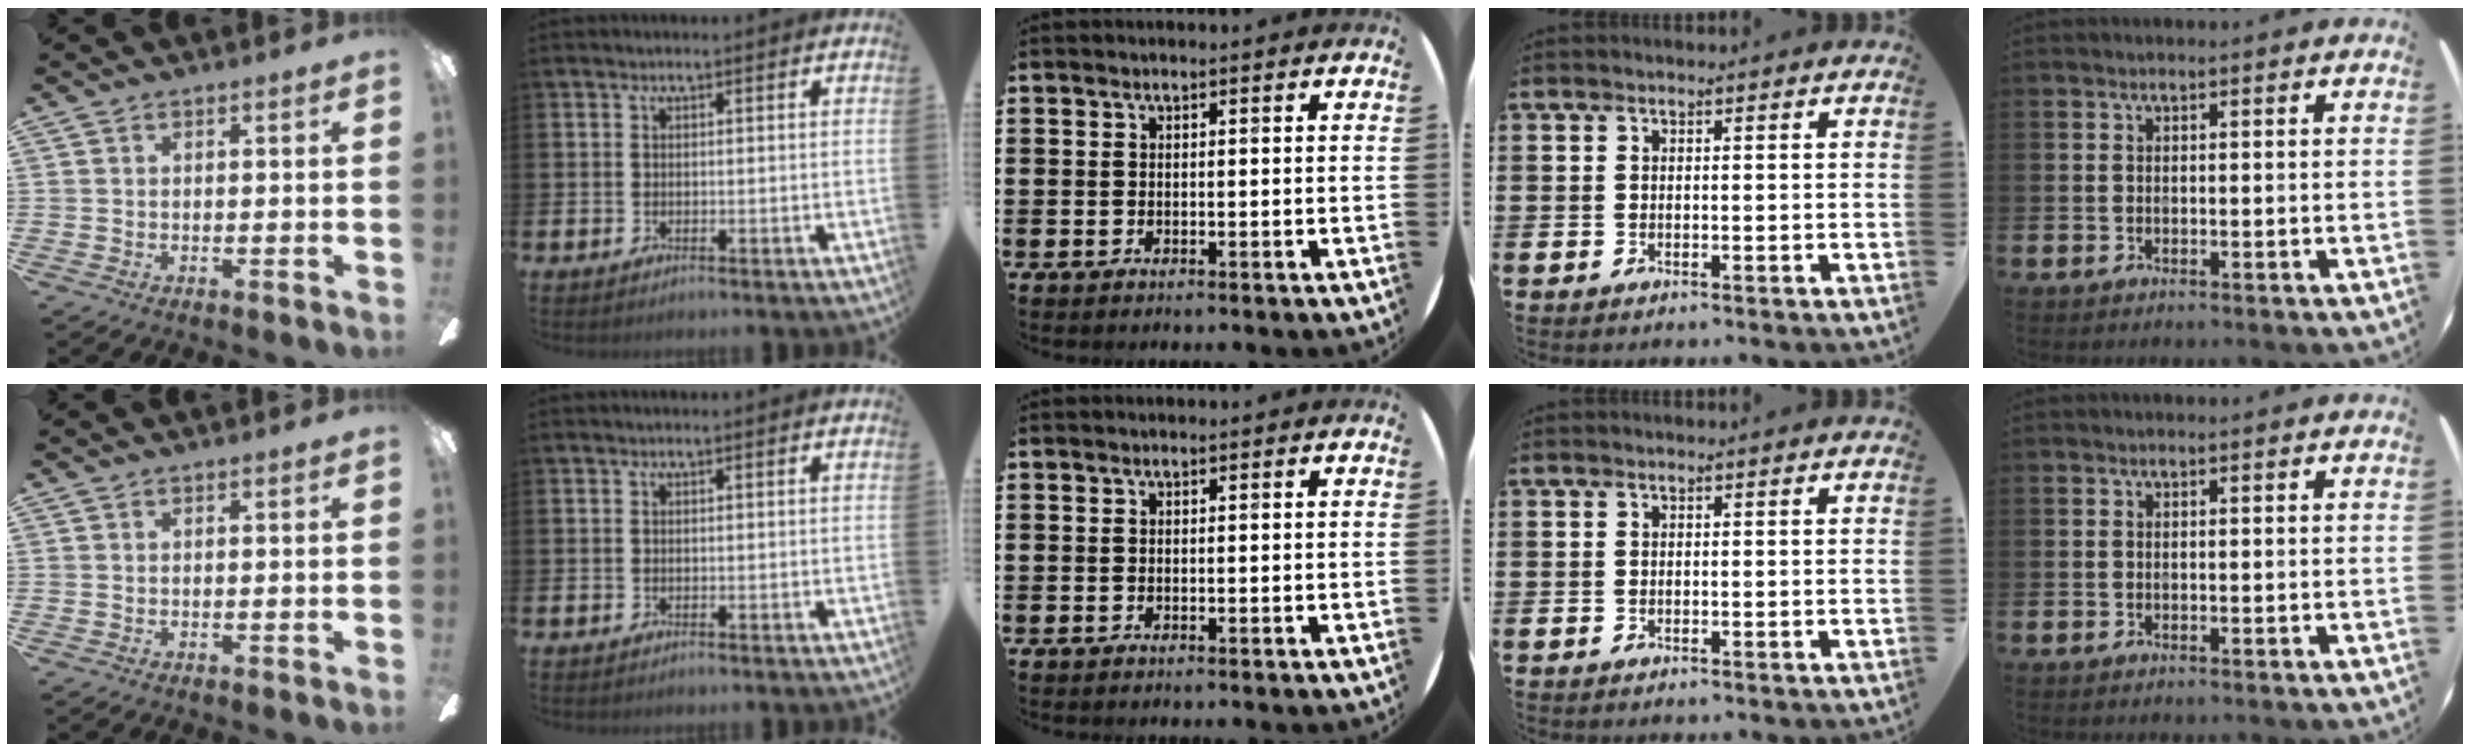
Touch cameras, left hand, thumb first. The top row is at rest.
{}